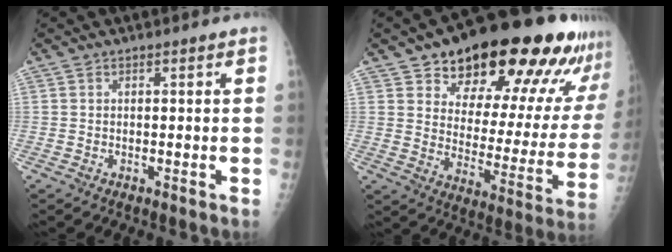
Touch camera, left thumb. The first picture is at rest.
{"total": 27.2, "force": [17.7, 11.6, 17.0], "torque": [-0.203, -0.060, 0.247]}